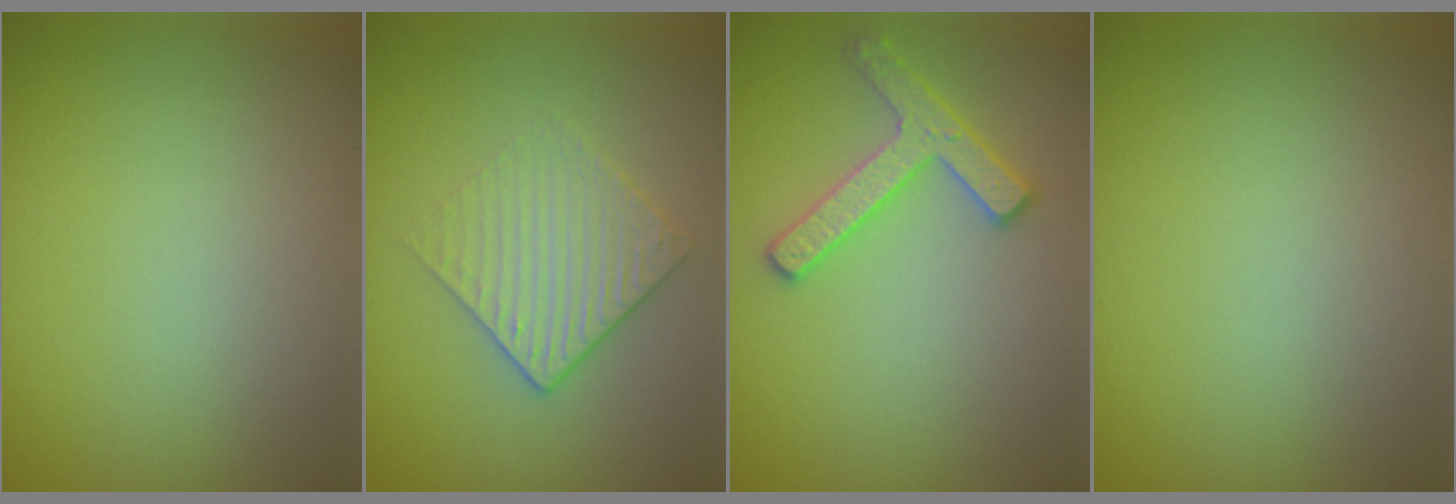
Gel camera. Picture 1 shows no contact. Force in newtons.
{"total": 2.9, "press": 2.6, "slide": 1.2}
{"total": 2.8, "press": 2.8, "slide": 0.3}
{"total": 0.0}